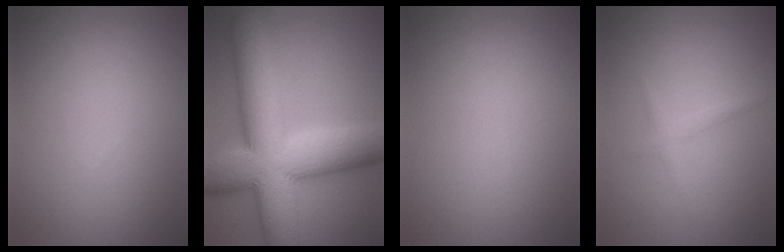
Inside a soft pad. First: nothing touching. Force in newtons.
{"total": 14.0, "press": 14.0, "slide": 0.1}
{"total": 0.0}
{"total": 1.2, "press": 1.2, "slide": 0.0}